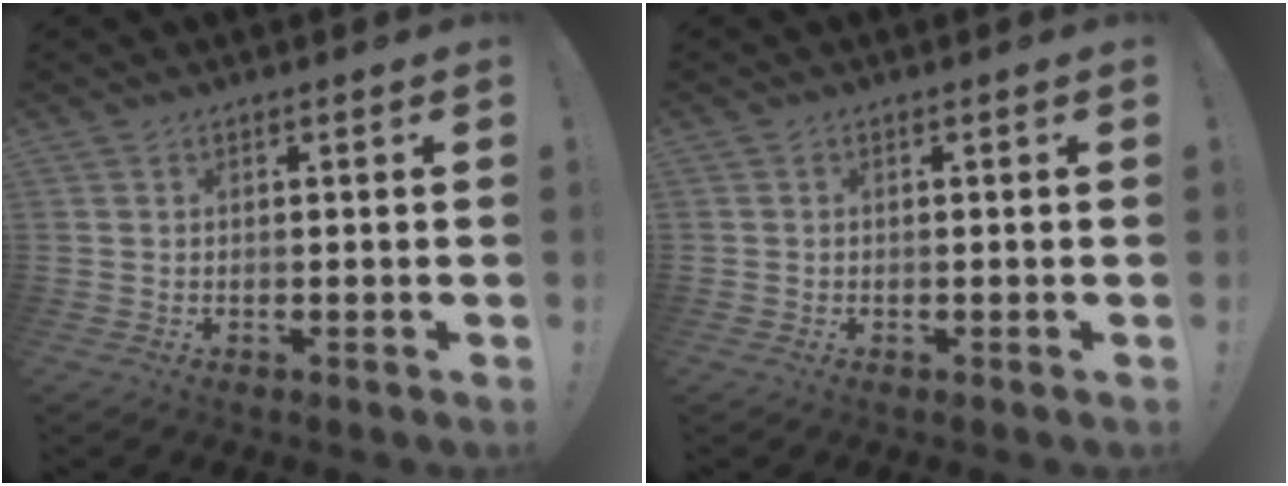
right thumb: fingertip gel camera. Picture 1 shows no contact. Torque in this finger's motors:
{"motor_torque": [-0.23, -0.06, -0.03, 0.23, -0.01]}